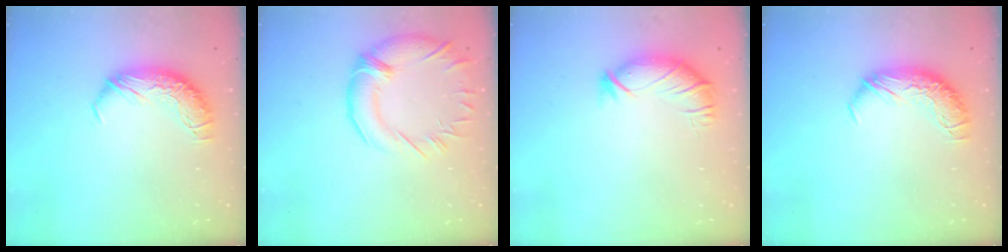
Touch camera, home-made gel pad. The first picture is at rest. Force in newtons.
{"total": 5.2, "press": 4.2, "slide": 3.0}
{"total": 3.0, "press": 2.4, "slide": 1.9}
{"total": 0.0}